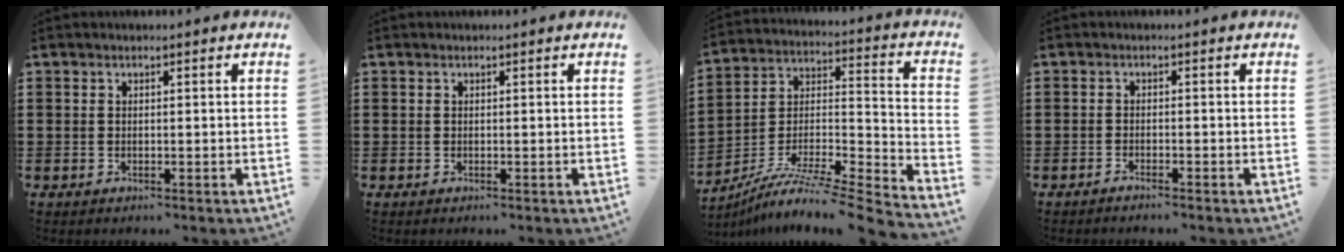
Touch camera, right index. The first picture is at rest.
{"total": 0.0}
{"total": 6.8, "force": [-5.6, 0.6, 3.8], "torque": [-0.071, -0.010, -0.116]}
{"total": 1.1, "force": [-1.1, -0.2, 0.2], "torque": [-0.004, 0.000, -0.021]}